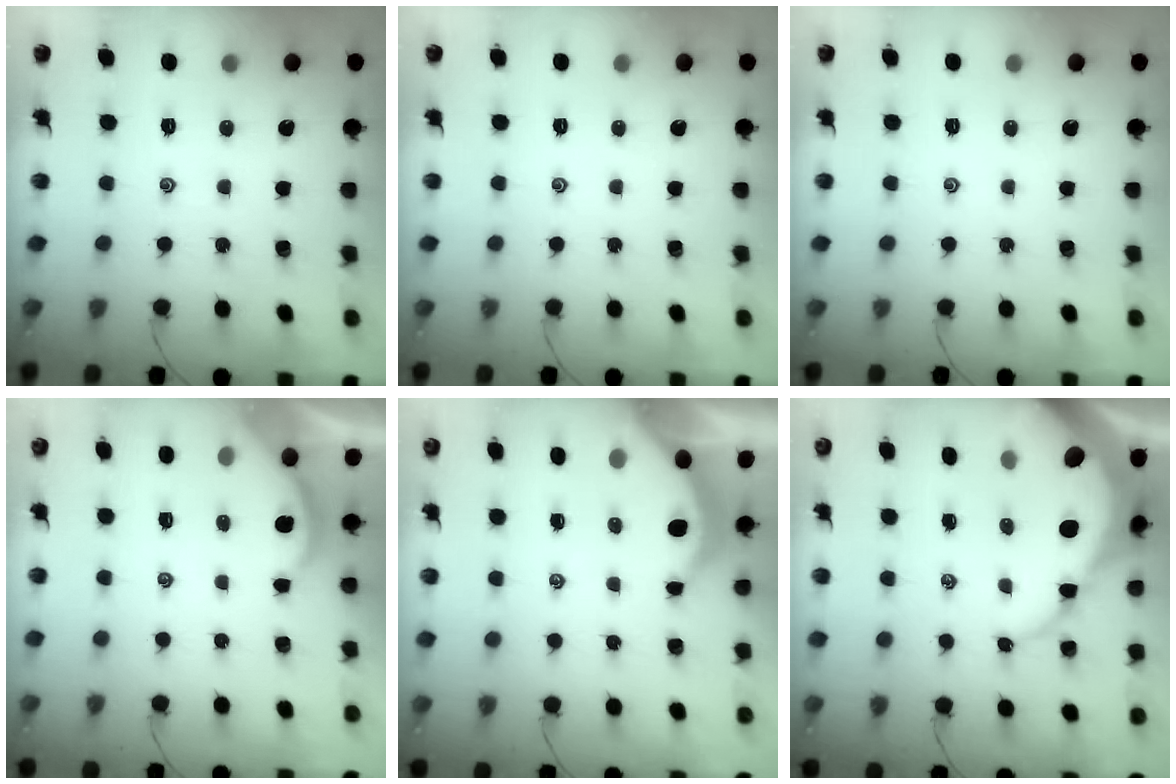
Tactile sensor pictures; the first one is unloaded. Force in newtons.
{"total": 0.0}
{"total": 0.0}
{"total": 2.3, "press": 2.3, "slide": 0.2}
{"total": 3.9, "press": 3.9, "slide": 0.5}
{"total": 11.5, "press": 11.5, "slide": 1.0}